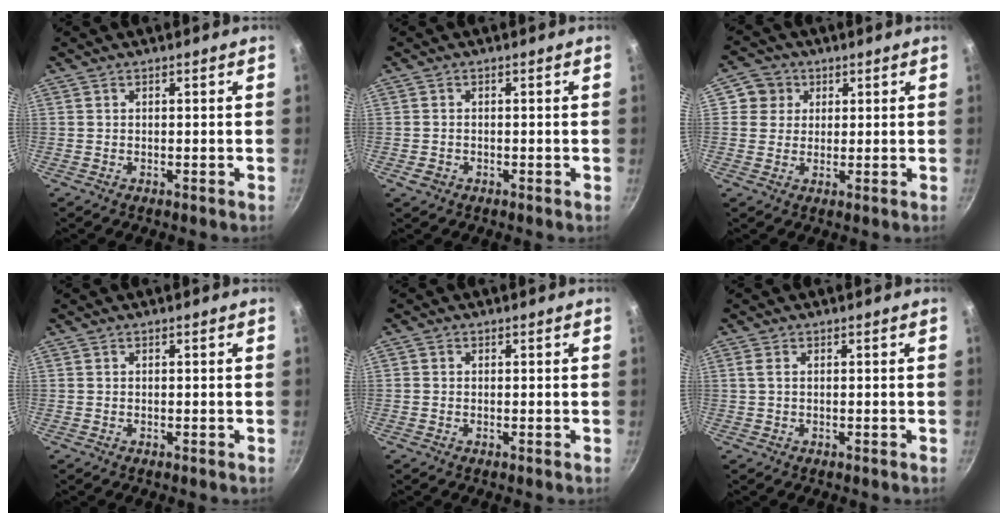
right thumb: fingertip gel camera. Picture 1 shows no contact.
{"total": 1.7, "force": [-0.7, 1.3, 0.7], "torque": [-0.013, 0.003, -0.011]}
{"total": 5.1, "force": [1.6, 4.8, 0.7], "torque": [0.029, 0.007, 0.017]}
{"total": 0.0}
{"total": 0.7, "force": [-0.1, 0.6, 0.2], "torque": [-0.002, 0.002, -0.003]}
{"total": 1.3, "force": [0.3, 0.7, 1.1], "torque": [-0.023, 0.001, 0.006]}